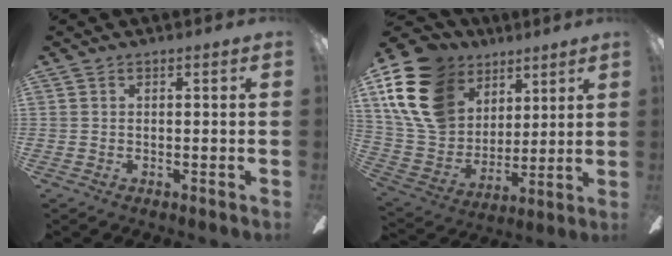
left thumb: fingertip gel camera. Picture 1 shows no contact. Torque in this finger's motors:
{"motor_torque": [2.36, 2.51, 1.38, -1.39, 0.14]}